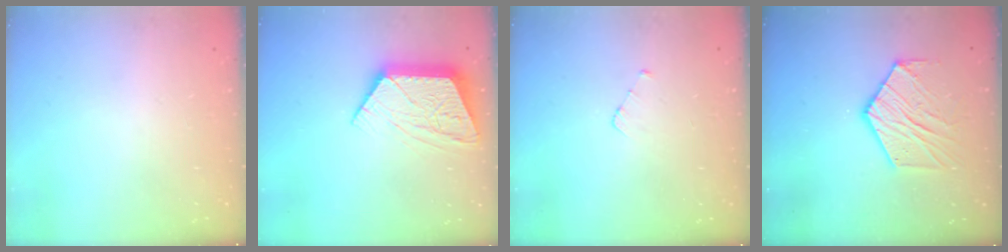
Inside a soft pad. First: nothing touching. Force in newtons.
{"total": 13.9, "press": 13.9, "slide": 1.0}
{"total": 2.9, "press": 2.9, "slide": 0.2}
{"total": 11.9, "press": 11.8, "slide": 0.7}